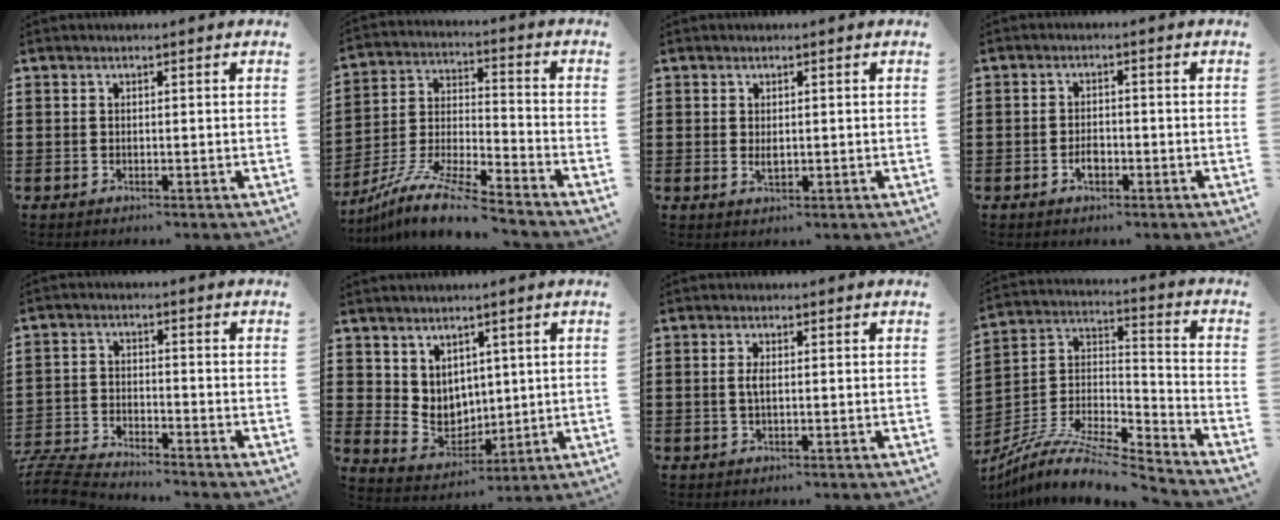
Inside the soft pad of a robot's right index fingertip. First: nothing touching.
{"total": 10.6, "force": [-9.6, 0.6, 4.6], "torque": [-0.090, 0.015, -0.192]}
{"total": 1.3, "force": [0.2, 0.6, 1.2], "torque": [-0.025, 0.000, 0.004]}
{"total": 2.2, "force": [-1.1, 1.1, 1.6], "torque": [-0.033, -0.001, -0.019]}
{"total": 5.4, "force": [-5.4, 0.2, 0.8], "torque": [-0.040, -0.005, -0.115]}
{"total": 5.7, "force": [3.4, 4.4, 1.1], "torque": [-0.039, -0.012, 0.065]}
{"total": 1.9, "force": [0.0, 0.5, 1.8], "torque": [-0.041, -0.002, -0.004]}
{"total": 9.9, "force": [-8.3, 2.5, 4.7], "torque": [-0.096, 0.014, -0.166]}